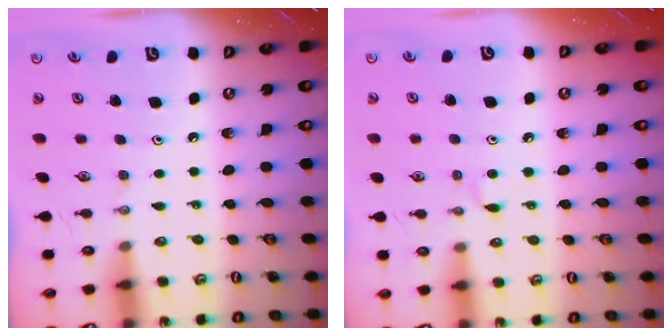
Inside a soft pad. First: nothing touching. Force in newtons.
{"total": 3.9, "press": 3.9, "slide": 0.6}